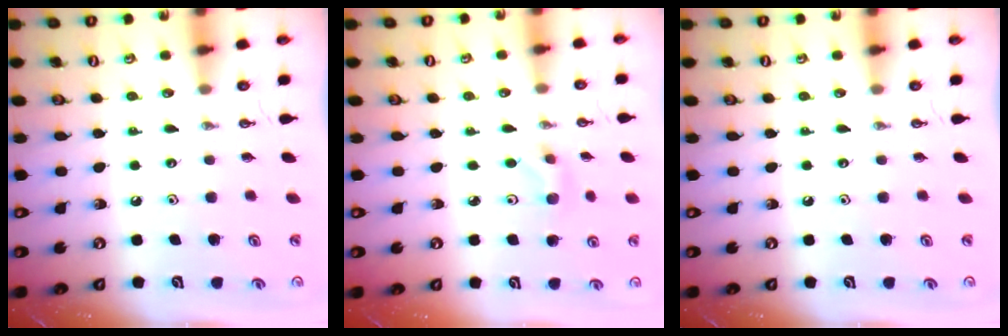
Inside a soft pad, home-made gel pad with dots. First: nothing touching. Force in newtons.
{"total": 3.6, "press": 3.5, "slide": 0.9}
{"total": 0.0}